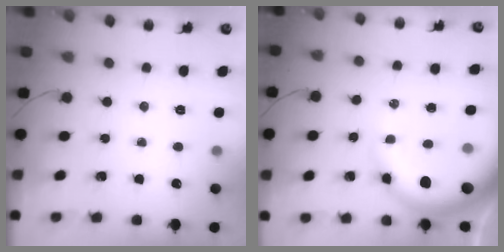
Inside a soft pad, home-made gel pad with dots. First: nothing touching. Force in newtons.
{"total": 12.2, "press": 11.9, "slide": 2.7}